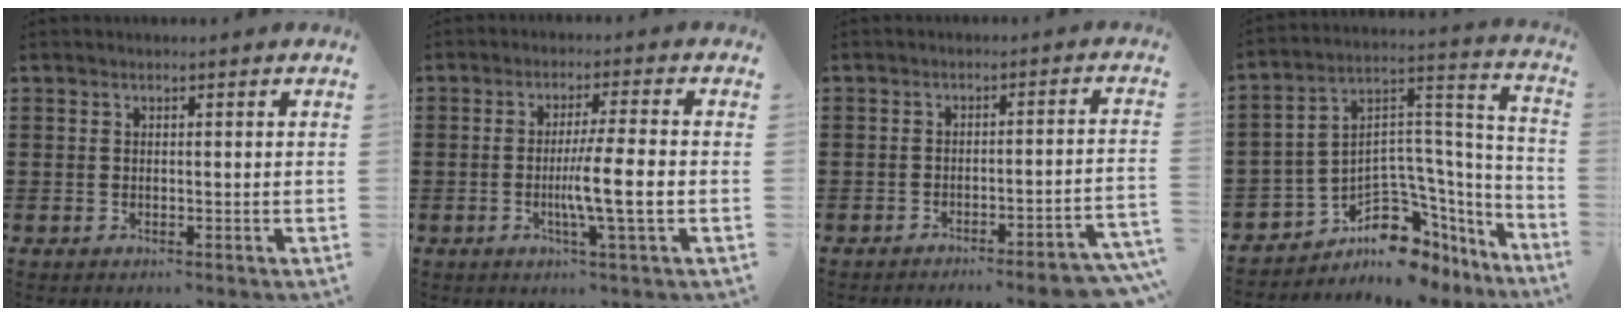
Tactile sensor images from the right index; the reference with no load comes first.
{"total": 7.2, "force": [-1.3, -0.2, 7.0], "torque": [-0.126, -0.012, -0.027]}
{"total": 4.3, "force": [-3.7, -0.2, 2.2], "torque": [-0.037, -0.011, -0.070]}
{"total": 7.5, "force": [-5.3, 4.4, 2.9], "torque": [-0.064, -0.012, -0.095]}